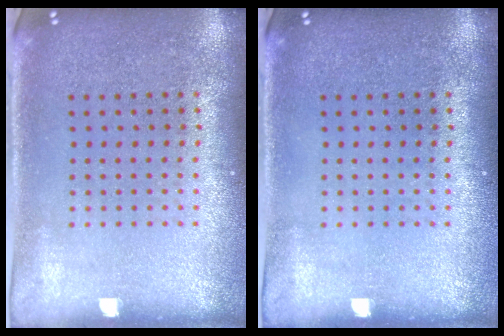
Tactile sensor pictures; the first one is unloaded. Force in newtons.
{"total": 0.0}